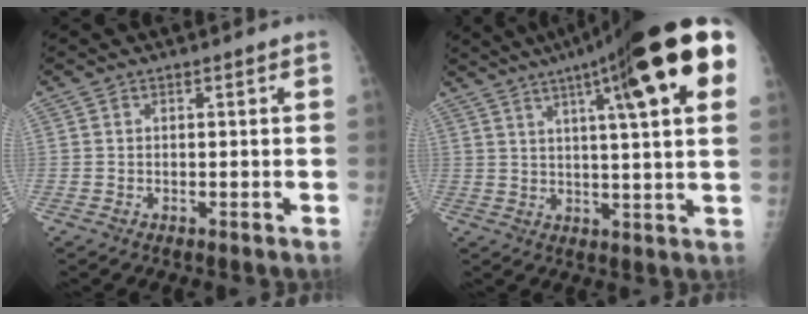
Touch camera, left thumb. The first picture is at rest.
{"total": 22.4, "force": [9.9, 3.5, 19.8], "torque": [-0.286, -0.006, 0.138]}